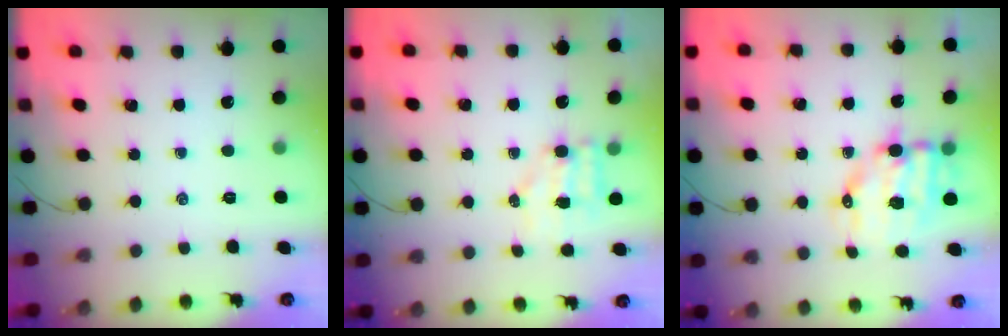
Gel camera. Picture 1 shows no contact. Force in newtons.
{"total": 5.3, "press": 5.2, "slide": 0.7}
{"total": 9.7, "press": 9.5, "slide": 2.0}